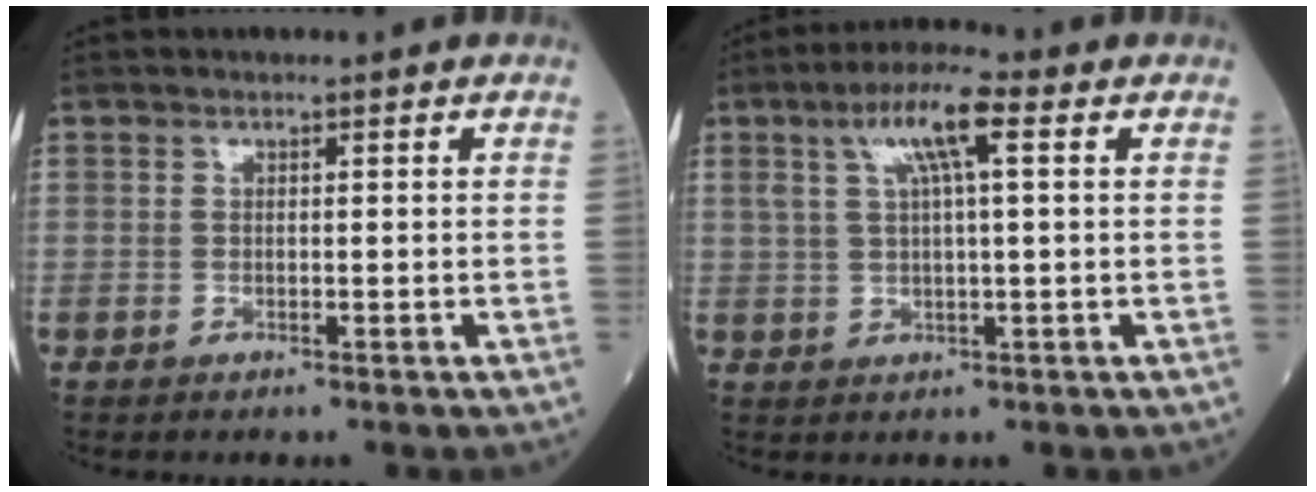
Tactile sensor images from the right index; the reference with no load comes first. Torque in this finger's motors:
{"motor_torque": [0.58, 0.09, 0.23, 0.05]}